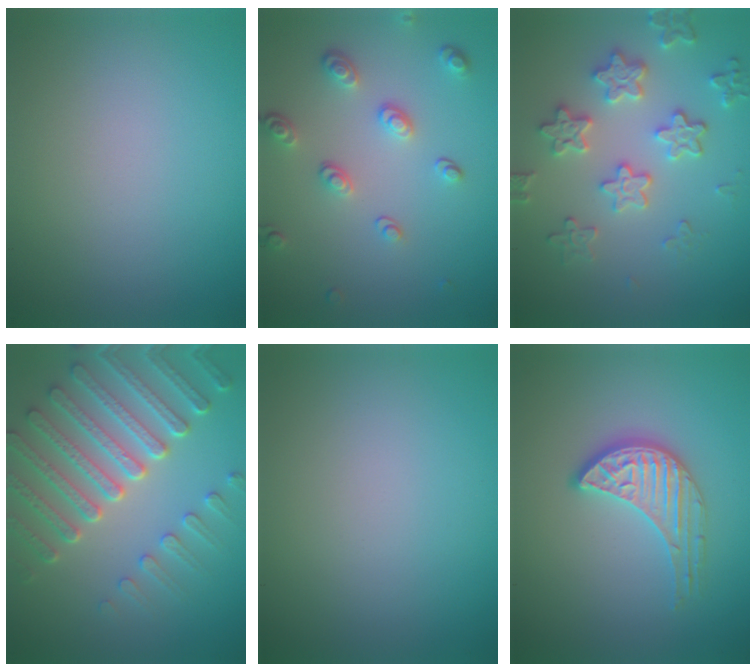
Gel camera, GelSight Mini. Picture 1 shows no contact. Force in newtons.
{"total": 3.3, "press": 2.6, "slide": 2.1}
{"total": 4.0, "press": 3.9, "slide": 1.2}
{"total": 7.2, "press": 5.6, "slide": 4.6}
{"total": 0.0}
{"total": 3.4, "press": 3.2, "slide": 1.0}